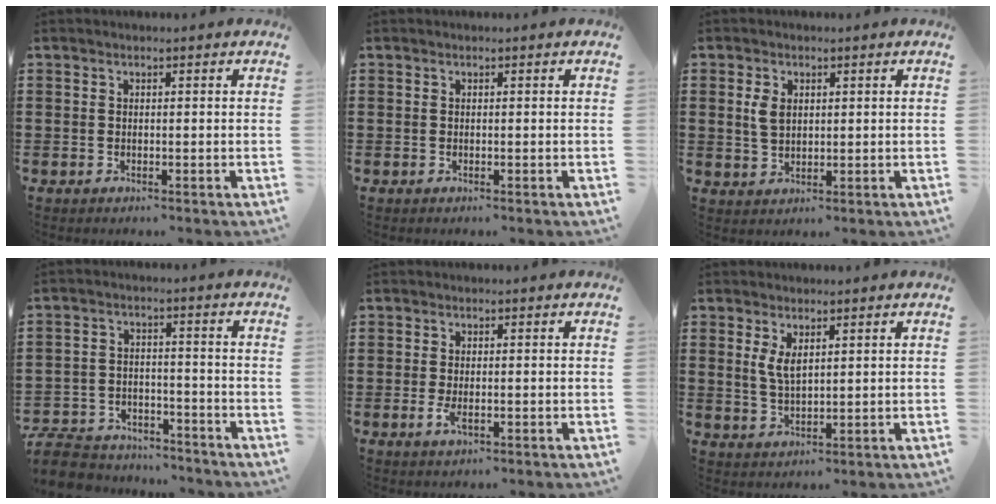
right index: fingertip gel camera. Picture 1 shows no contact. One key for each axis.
{"total": 0.0}
{"total": 3.3, "fx": 0.9, "fy": 2.0, "fz": 2.4, "tx": -0.053, "ty": 0.006, "tz": 0.016}
{"total": 6.7, "fx": -6.4, "fy": 1.5, "fz": 1.1, "tx": -0.031, "ty": 0.010, "tz": -0.128}
{"total": 2.1, "fx": -0.5, "fy": 0.7, "fz": 1.9, "tx": -0.050, "ty": -0.010, "tz": -0.013}
{"total": 3.4, "fx": 1.4, "fy": 1.5, "fz": 2.7, "tx": -0.057, "ty": 0.003, "tz": 0.026}